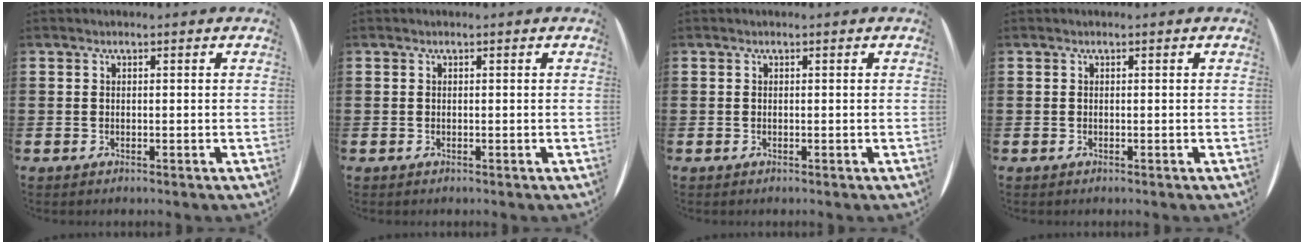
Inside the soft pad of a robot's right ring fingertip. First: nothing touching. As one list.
[{"total": 0.0}, {"total": 0.0}, {"total": 0.0}]